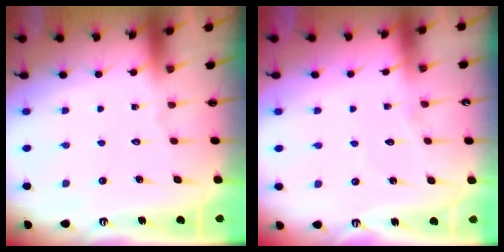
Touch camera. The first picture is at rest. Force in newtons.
{"total": 3.4, "press": 3.4, "slide": 0.3}